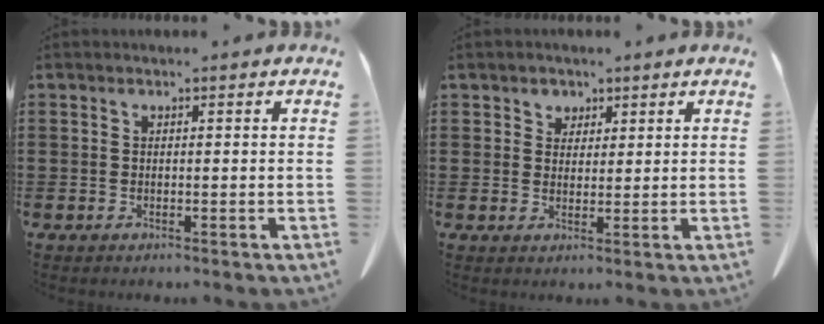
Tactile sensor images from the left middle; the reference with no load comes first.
{"total": 2.2, "force": [1.6, 1.5, 0.0], "torque": [-0.010, 0.007, 0.031]}